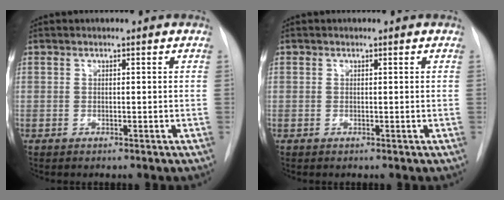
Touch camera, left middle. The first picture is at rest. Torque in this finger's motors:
{"motor_torque": [-0.09, 0.16, 0.01, -0.01]}